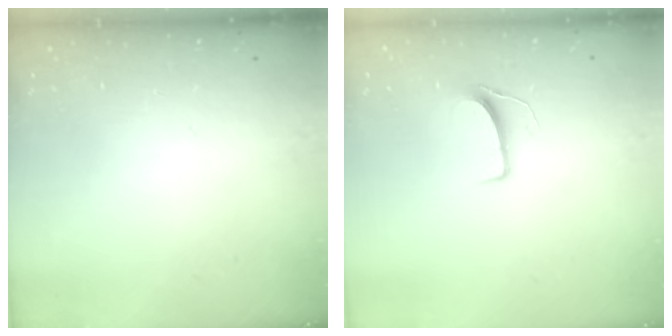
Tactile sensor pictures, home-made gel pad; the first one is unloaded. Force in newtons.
{"total": 6.6, "press": 6.6, "slide": 0.5}